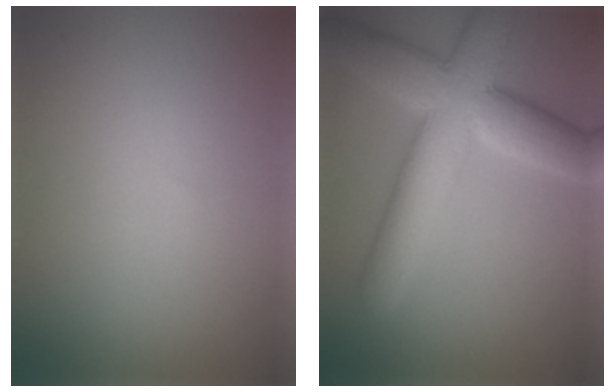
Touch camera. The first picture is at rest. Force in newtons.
{"total": 8.9, "press": 8.9, "slide": 0.3}